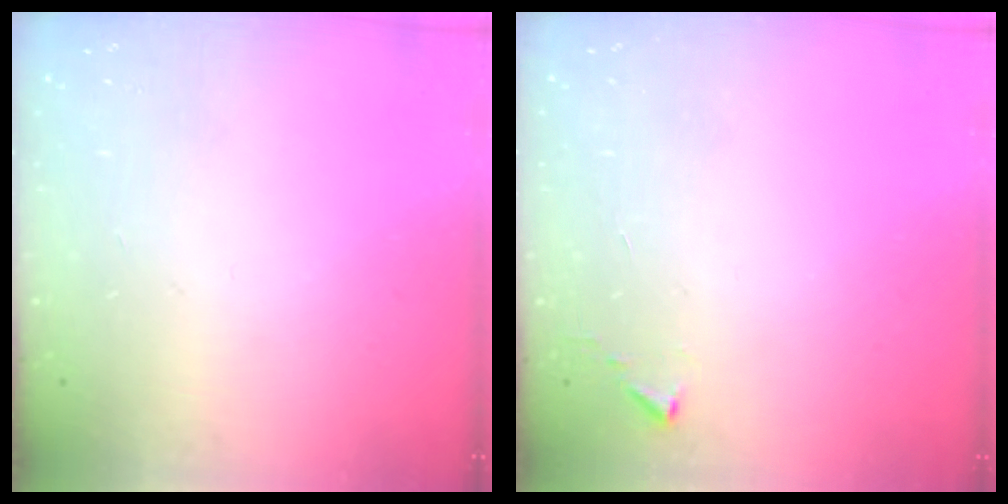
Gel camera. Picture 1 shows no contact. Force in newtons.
{"total": 2.7, "press": 2.7, "slide": 0.5}